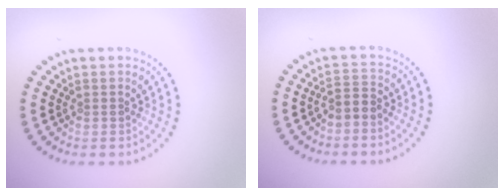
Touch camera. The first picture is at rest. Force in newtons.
{"total": 1.7, "press": 1.3, "slide": 1.1}